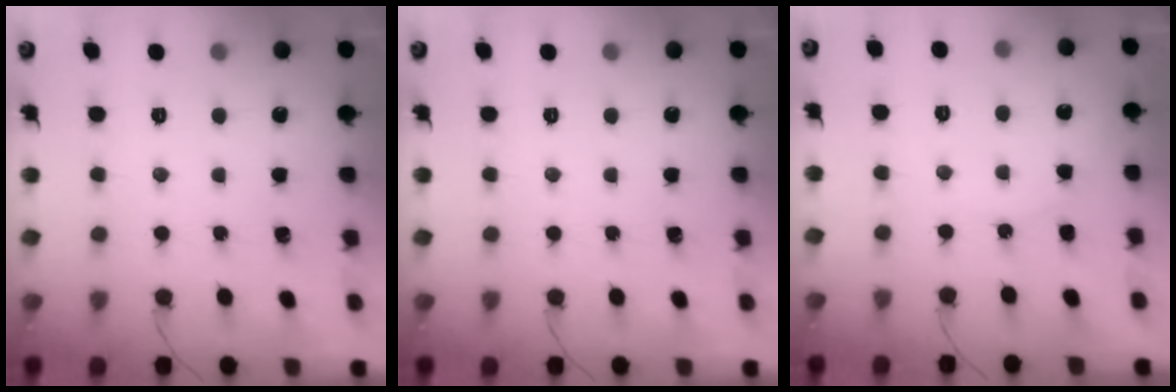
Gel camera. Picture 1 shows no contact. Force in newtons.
{"total": 0.0}
{"total": 5.6, "press": 5.6, "slide": 0.6}